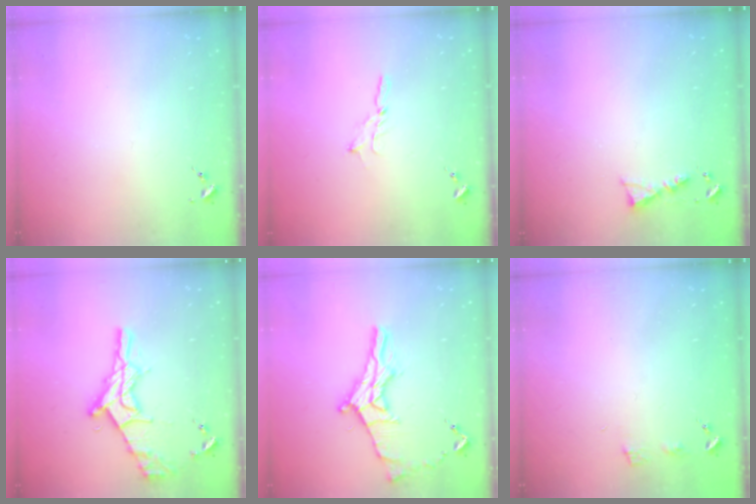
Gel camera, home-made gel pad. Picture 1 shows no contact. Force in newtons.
{"total": 3.6, "press": 3.6, "slide": 0.1}
{"total": 4.9, "press": 4.9, "slide": 0.5}
{"total": 19.0, "press": 18.9, "slide": 1.3}
{"total": 13.4, "press": 13.4, "slide": 0.6}
{"total": 3.9, "press": 3.9, "slide": 0.4}